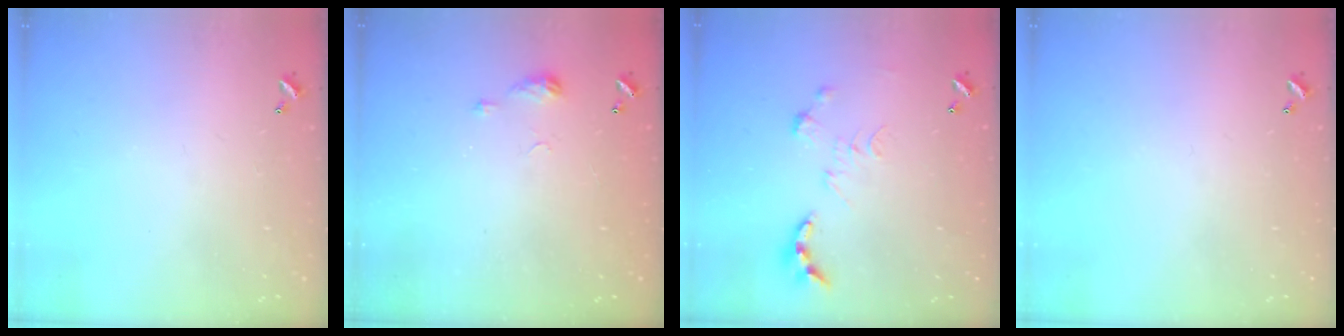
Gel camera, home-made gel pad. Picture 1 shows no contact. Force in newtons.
{"total": 5.4, "press": 5.3, "slide": 0.8}
{"total": 0.0}
{"total": 0.0}